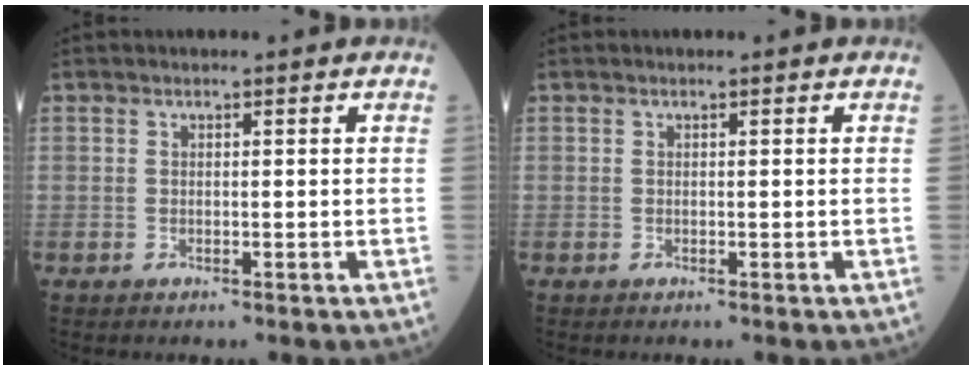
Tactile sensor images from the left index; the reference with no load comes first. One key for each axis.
{"total": 0.0}